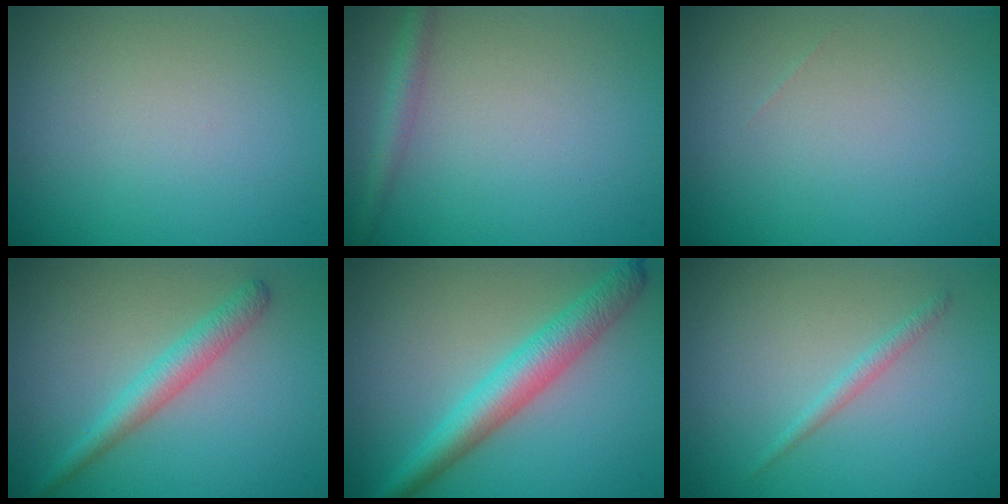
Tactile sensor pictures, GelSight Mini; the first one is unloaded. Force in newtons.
{"total": 1.8, "press": 1.8, "slide": 0.1}
{"total": 0.0}
{"total": 2.7, "press": 2.7, "slide": 0.1}
{"total": 4.7, "press": 4.7, "slide": 0.1}
{"total": 1.1, "press": 1.1, "slide": 0.1}